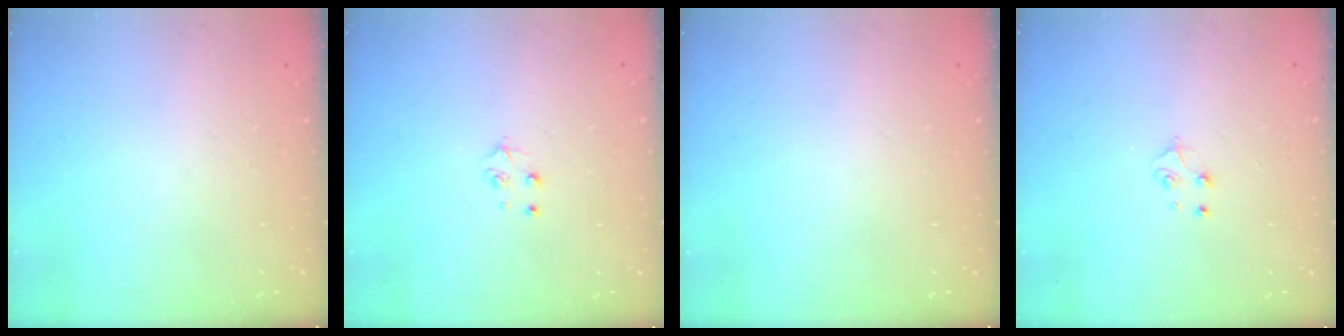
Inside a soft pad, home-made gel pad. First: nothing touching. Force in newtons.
{"total": 3.9, "press": 3.8, "slide": 0.5}
{"total": 0.0}
{"total": 4.5, "press": 4.5, "slide": 0.6}